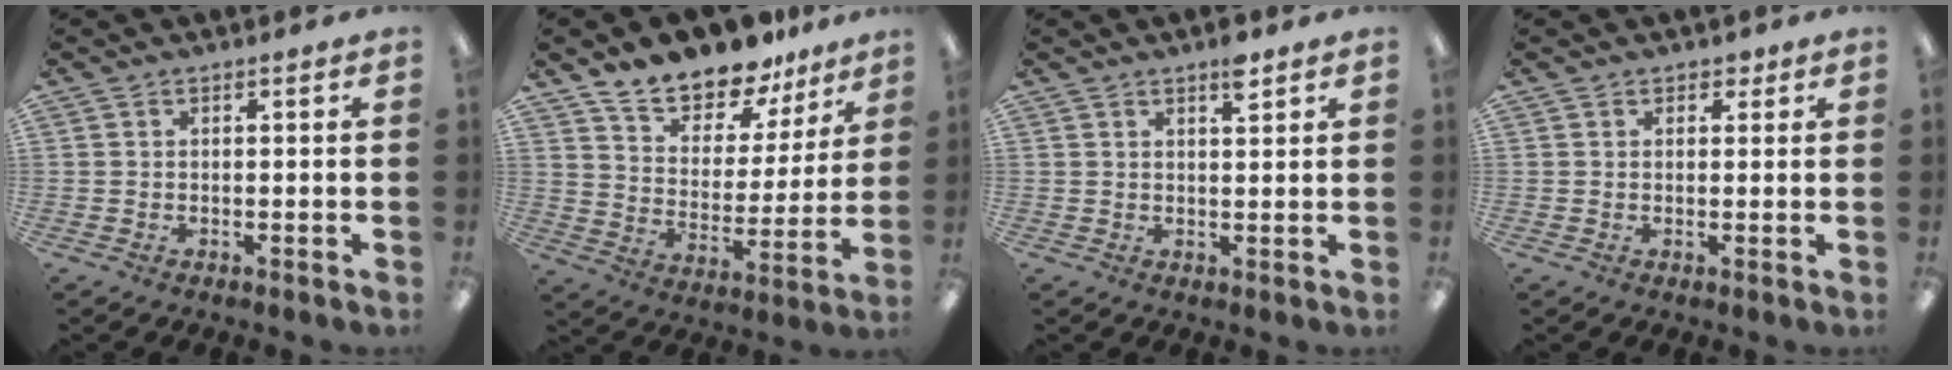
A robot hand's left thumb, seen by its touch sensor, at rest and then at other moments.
{"total": 13.9, "force": [12.5, 5.1, 3.1], "torque": [-0.071, -0.098, 0.230]}
{"total": 4.0, "force": [2.8, 1.1, 2.6], "torque": [-0.034, -0.009, 0.043]}
{"total": 1.8, "force": [1.2, 1.3, 0.4], "torque": [0.008, -0.002, 0.018]}